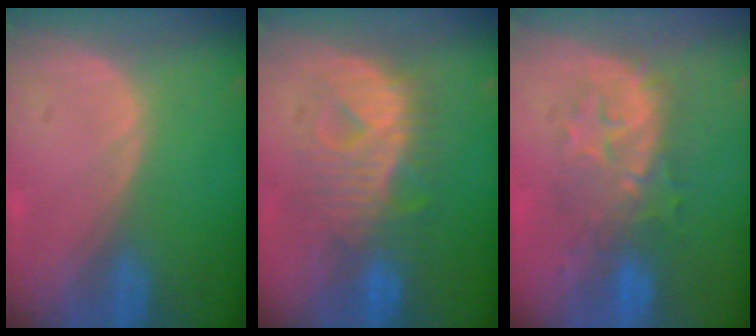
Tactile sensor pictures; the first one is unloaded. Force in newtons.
{"total": 9.1, "press": 9.1, "slide": 0.5}
{"total": 8.0, "press": 8.0, "slide": 0.9}